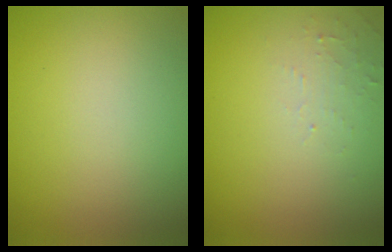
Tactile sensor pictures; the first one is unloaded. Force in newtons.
{"total": 1.2, "press": 1.2, "slide": 0.3}